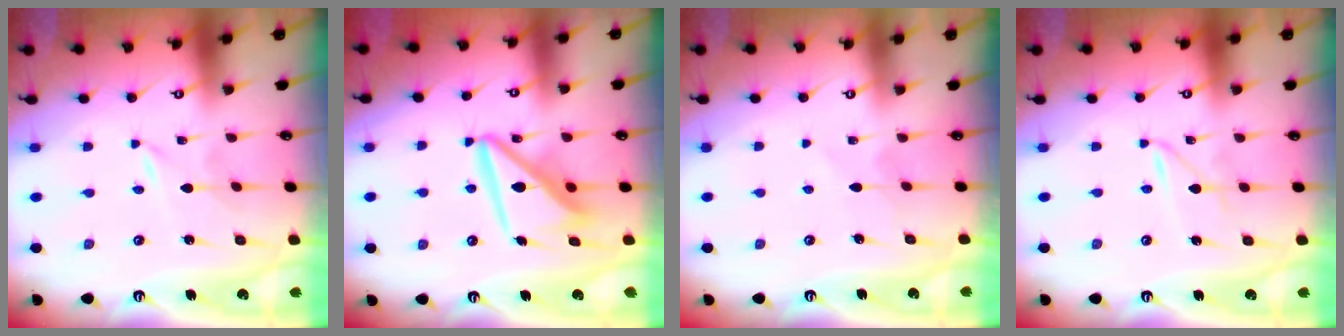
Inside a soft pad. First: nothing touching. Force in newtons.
{"total": 12.5, "press": 12.4, "slide": 1.3}
{"total": 4.4, "press": 4.4, "slide": 0.5}
{"total": 1.5, "press": 1.5, "slide": 0.2}